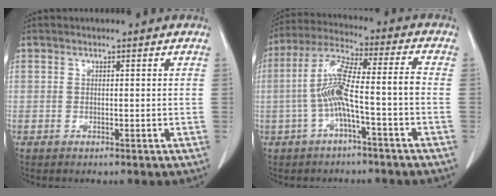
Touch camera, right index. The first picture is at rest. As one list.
[{"total": 9.9, "force": [-2.4, 0.8, 9.6], "torque": [-0.195, 0.030, -0.047]}]